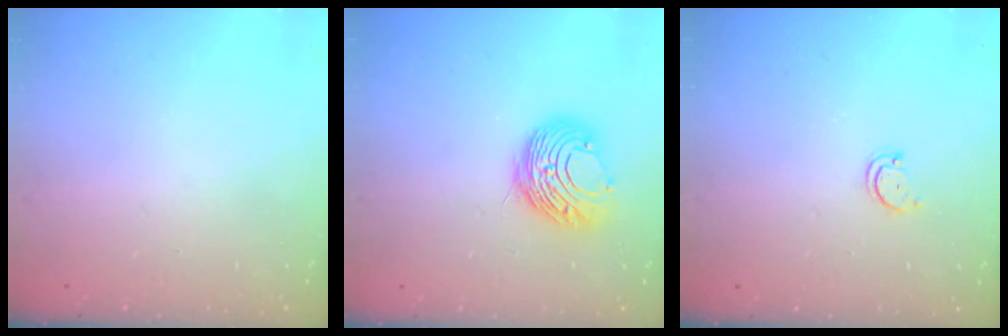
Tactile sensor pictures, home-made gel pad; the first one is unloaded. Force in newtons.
{"total": 10.6, "press": 10.6, "slide": 0.5}
{"total": 2.9, "press": 2.9, "slide": 0.4}